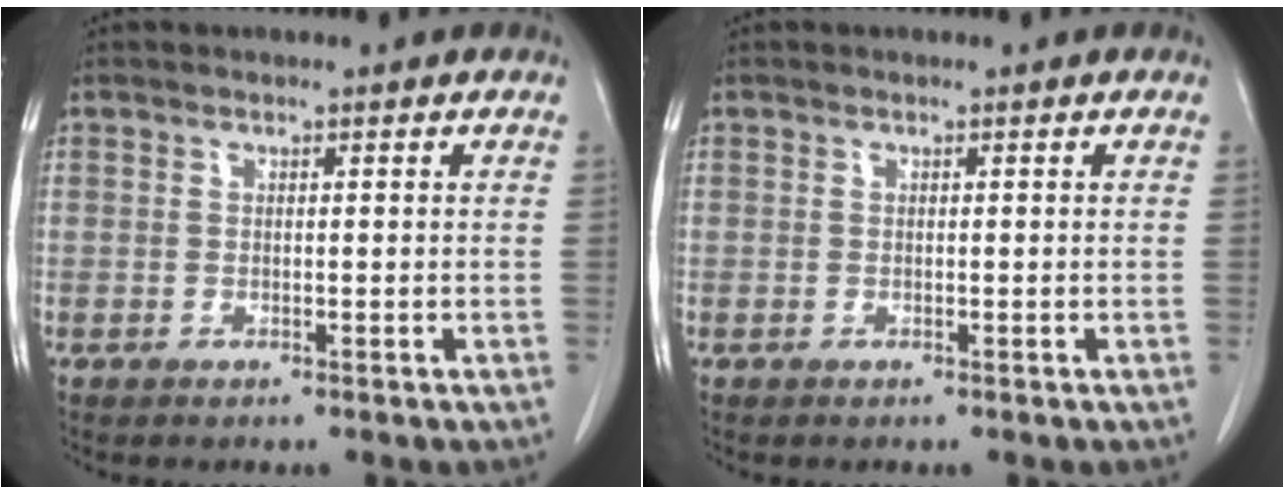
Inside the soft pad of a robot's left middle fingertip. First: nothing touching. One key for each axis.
{"total": 0.0}